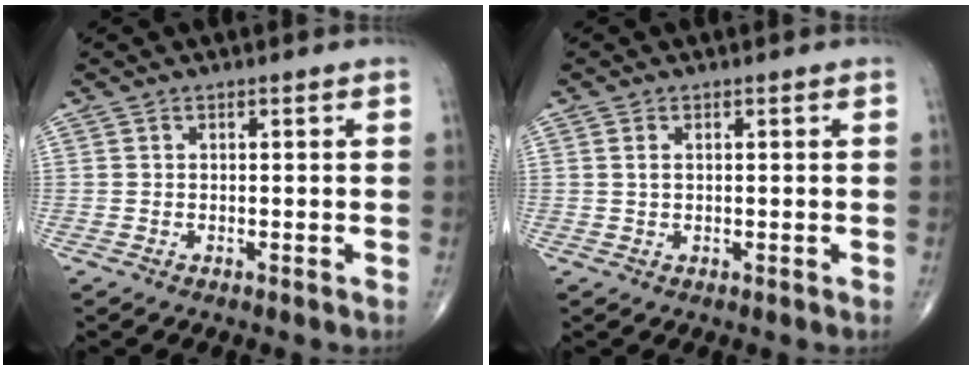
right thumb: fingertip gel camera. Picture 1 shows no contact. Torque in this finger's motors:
{"motor_torque": [-0.36, 0.15, -0.21, -0.02, -0.05]}